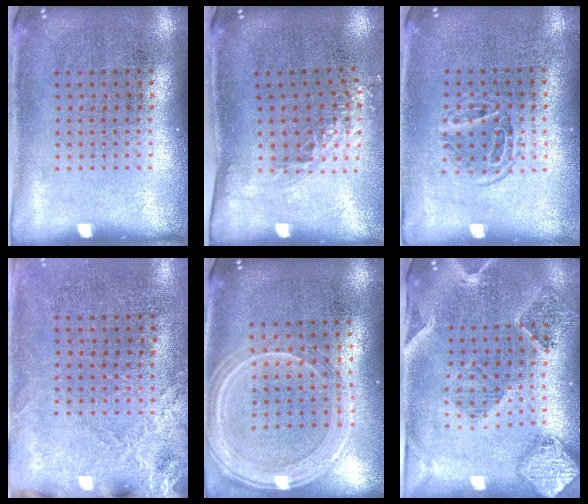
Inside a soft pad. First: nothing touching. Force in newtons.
{"total": 1.4, "press": 1.0, "slide": 1.0}
{"total": 1.2, "press": 1.0, "slide": 0.7}
{"total": 2.5, "press": 2.2, "slide": 1.2}
{"total": 1.3, "press": 1.3, "slide": 0.1}
{"total": 1.6, "press": 1.5, "slide": 0.3}